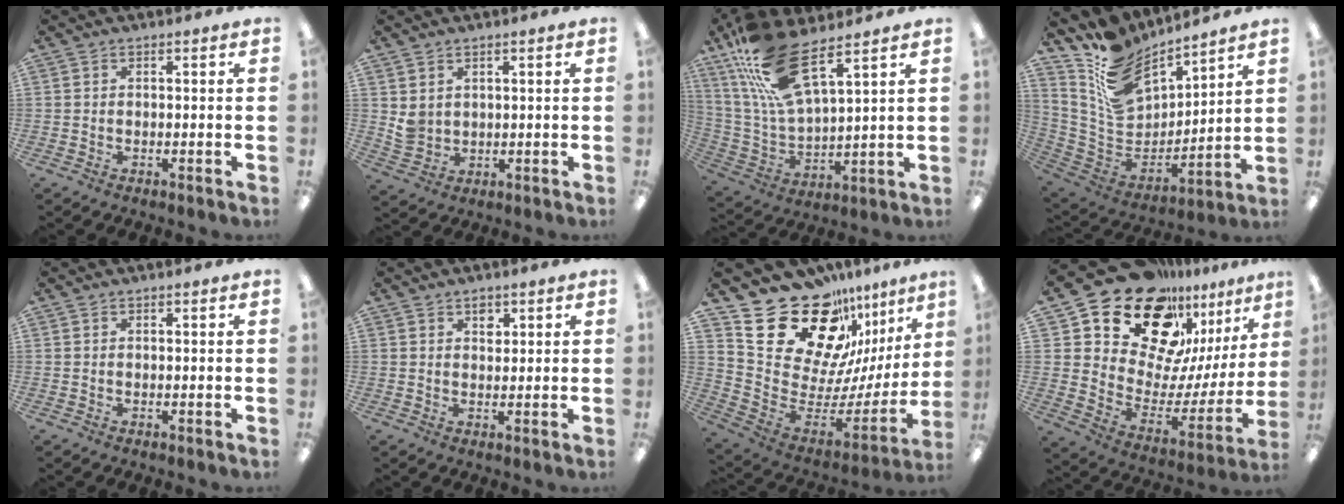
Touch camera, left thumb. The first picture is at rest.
{"total": 3.9, "force": [2.2, 3.0, 1.2], "torque": [-0.024, -0.007, 0.043]}
{"total": 17.7, "force": [11.8, 5.5, 11.9], "torque": [-0.258, -0.056, 0.209]}
{"total": 15.5, "force": [11.6, 8.2, 6.3], "torque": [-0.141, -0.085, 0.219]}
{"total": 0.0}
{"total": 2.6, "force": [1.6, 1.6, 1.3], "torque": [-0.004, -0.008, 0.024]}
{"total": 26.4, "force": [18.4, 13.9, 12.9], "torque": [-0.213, -0.134, 0.356]}
{"total": 23.4, "force": [18.0, 12.1, 8.8], "torque": [-0.138, -0.134, 0.332]}